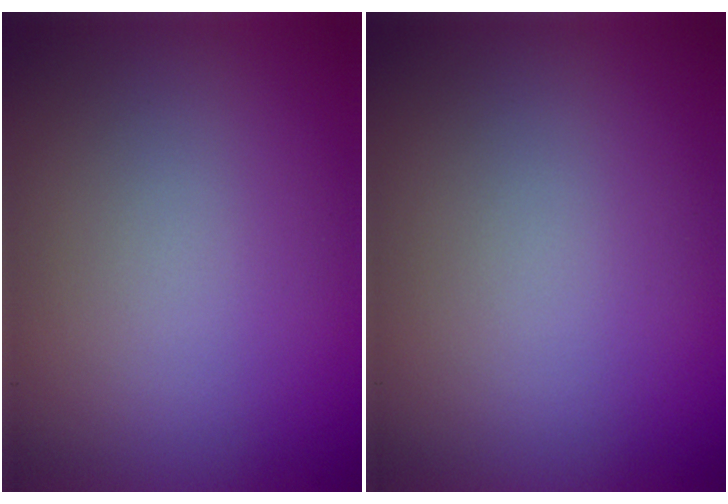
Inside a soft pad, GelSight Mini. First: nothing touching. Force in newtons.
{"total": 0.0}